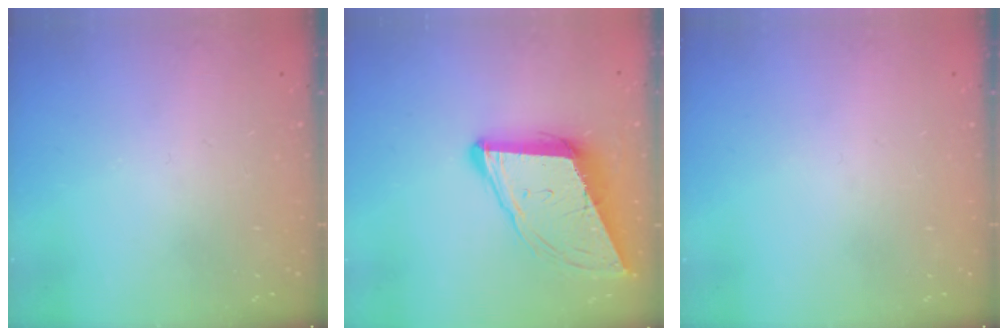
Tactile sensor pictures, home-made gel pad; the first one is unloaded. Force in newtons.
{"total": 12.6, "press": 12.0, "slide": 3.9}
{"total": 0.0}